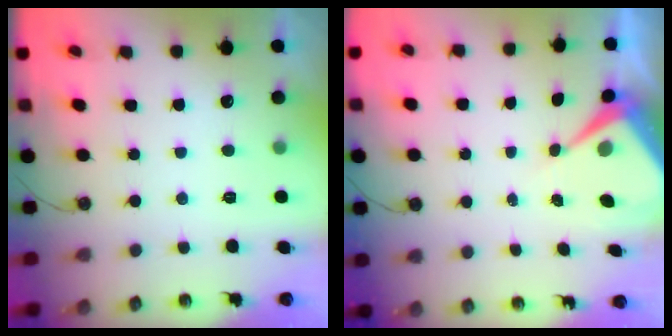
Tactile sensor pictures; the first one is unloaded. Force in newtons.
{"total": 7.8, "press": 7.8, "slide": 0.6}